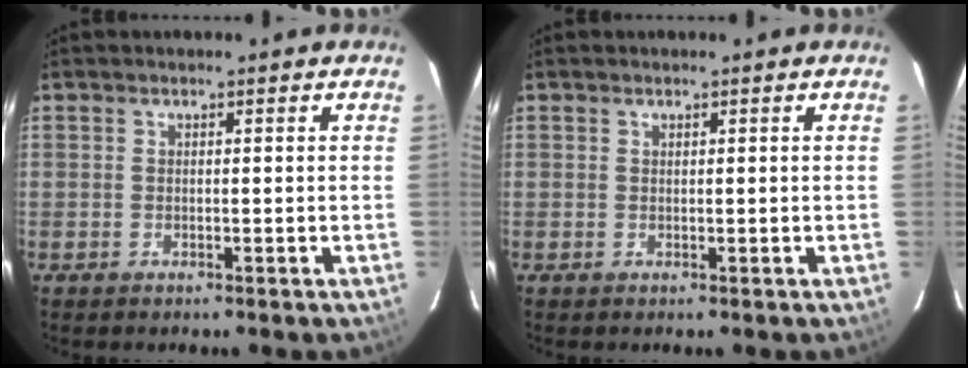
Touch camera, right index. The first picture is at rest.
{"total": 0.0}